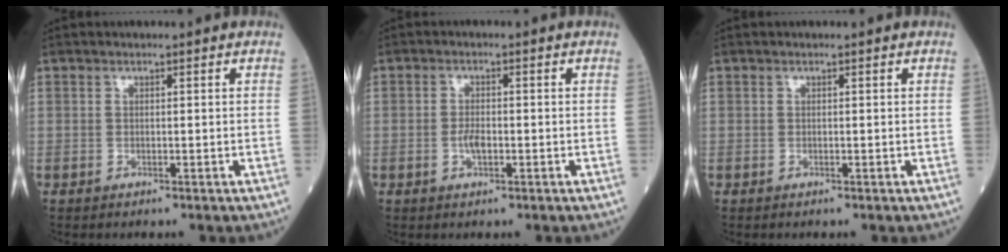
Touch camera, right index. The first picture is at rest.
{"total": 2.3, "force": [-0.7, 0.8, 2.0], "torque": [-0.041, 0.001, -0.014]}
{"total": 0.0}